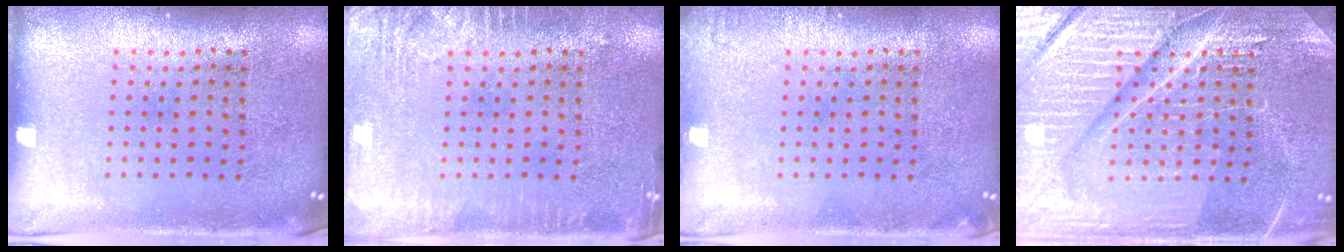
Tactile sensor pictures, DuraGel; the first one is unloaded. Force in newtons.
{"total": 2.7, "press": 2.7, "slide": 0.4}
{"total": 0.7, "press": 0.7, "slide": 0.1}
{"total": 7.4, "press": 7.3, "slide": 1.0}